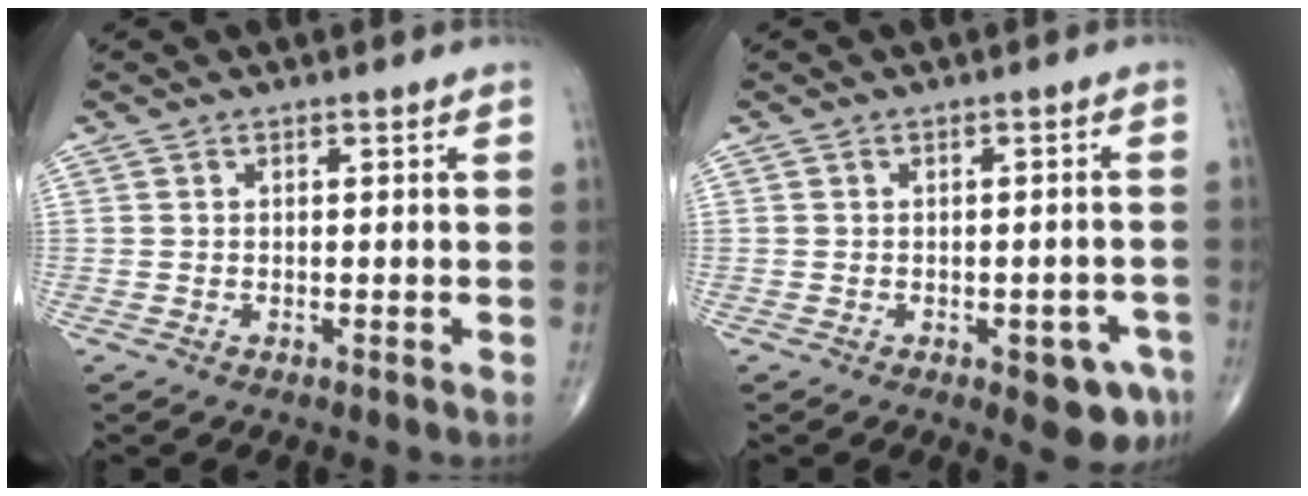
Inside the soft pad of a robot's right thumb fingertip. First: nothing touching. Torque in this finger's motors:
{"motor_torque": [0.44, 0.85, -0.06, -0.14, 0.16]}